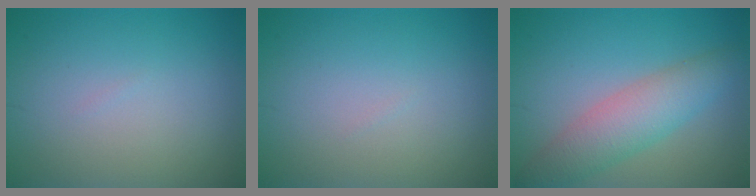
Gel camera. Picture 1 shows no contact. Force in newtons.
{"total": 0.0}
{"total": 4.7, "press": 4.7, "slide": 0.3}